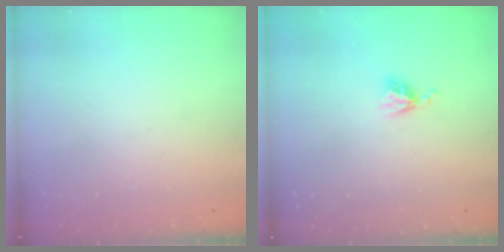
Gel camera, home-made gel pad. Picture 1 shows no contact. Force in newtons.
{"total": 3.6, "press": 3.6, "slide": 0.4}